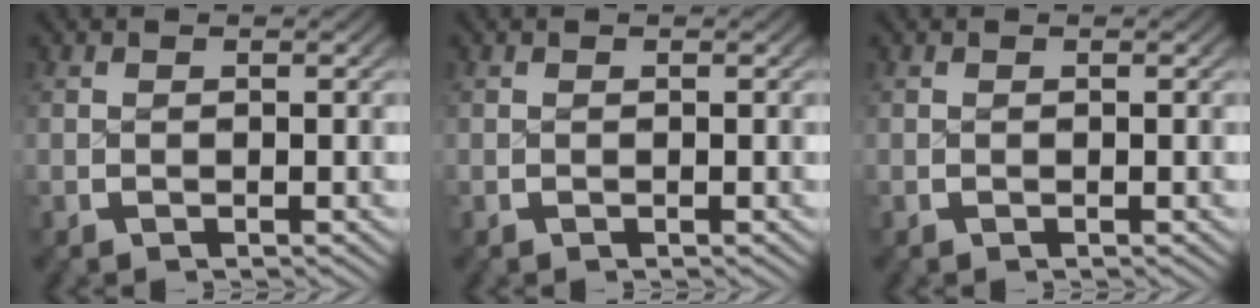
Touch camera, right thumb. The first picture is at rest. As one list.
[{"total": 0.0}, {"total": 0.0}]